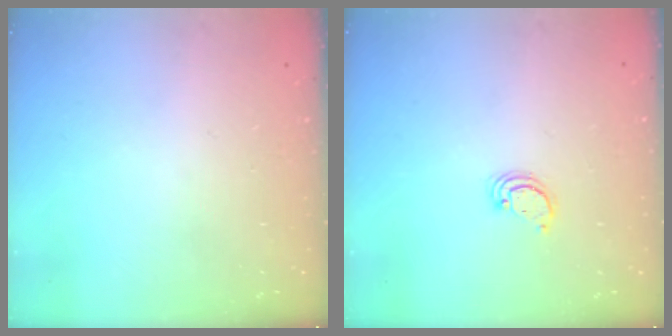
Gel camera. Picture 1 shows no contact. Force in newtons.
{"total": 2.6, "press": 2.6, "slide": 0.2}